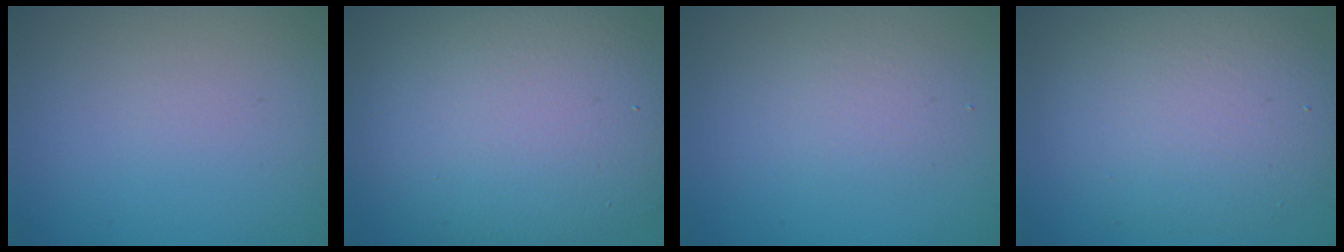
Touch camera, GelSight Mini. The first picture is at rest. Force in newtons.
{"total": 12.2, "press": 12.2, "slide": 0.6}
{"total": 2.1, "press": 2.1, "slide": 0.1}
{"total": 7.3, "press": 7.3, "slide": 0.6}